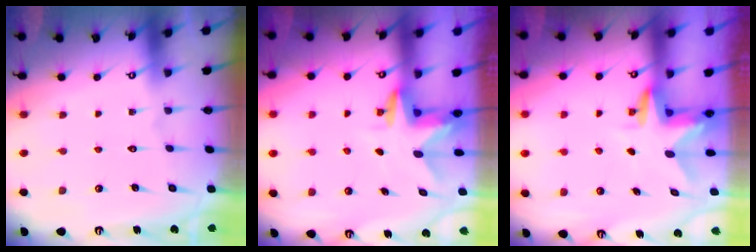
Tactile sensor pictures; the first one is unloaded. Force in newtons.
{"total": 2.7, "press": 2.7, "slide": 0.1}
{"total": 2.9, "press": 2.9, "slide": 0.3}